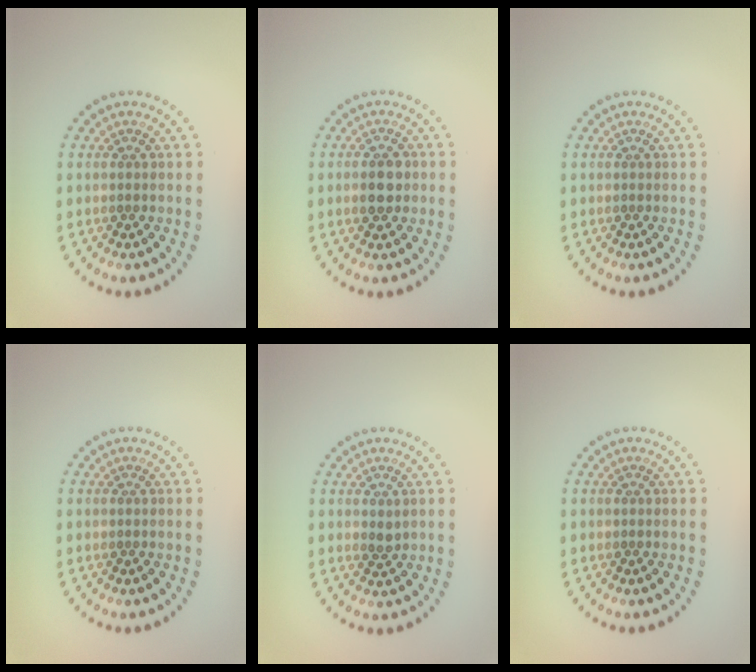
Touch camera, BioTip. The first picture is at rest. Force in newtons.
{"total": 2.8, "press": 2.8, "slide": 0.2}
{"total": 0.0}
{"total": 0.0}
{"total": 0.9, "press": 0.9, "slide": 0.2}
{"total": 0.0}